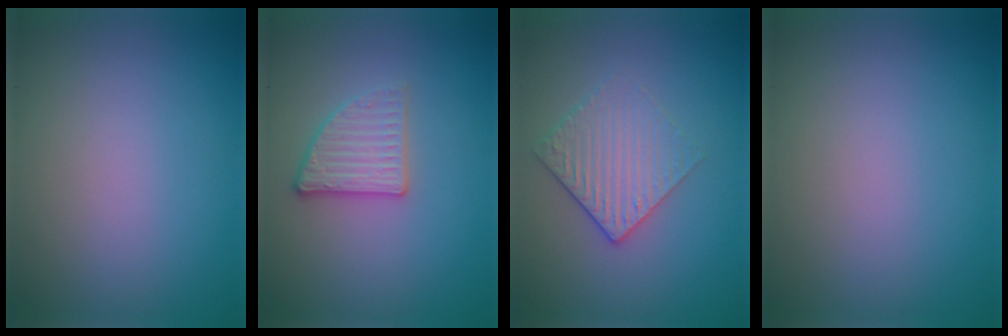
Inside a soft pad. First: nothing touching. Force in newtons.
{"total": 2.7, "press": 2.6, "slide": 0.8}
{"total": 3.1, "press": 2.6, "slide": 1.7}
{"total": 0.0}